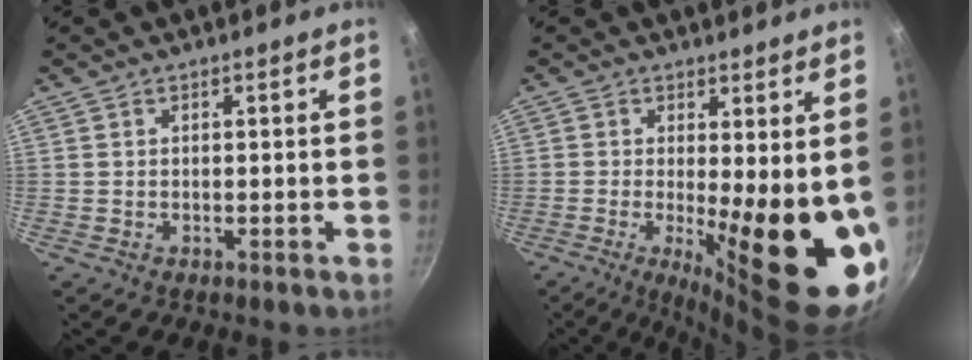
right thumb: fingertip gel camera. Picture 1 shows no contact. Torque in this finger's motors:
{"motor_torque": [1.03, 3.98, 1.34, -0.12, 0.17]}